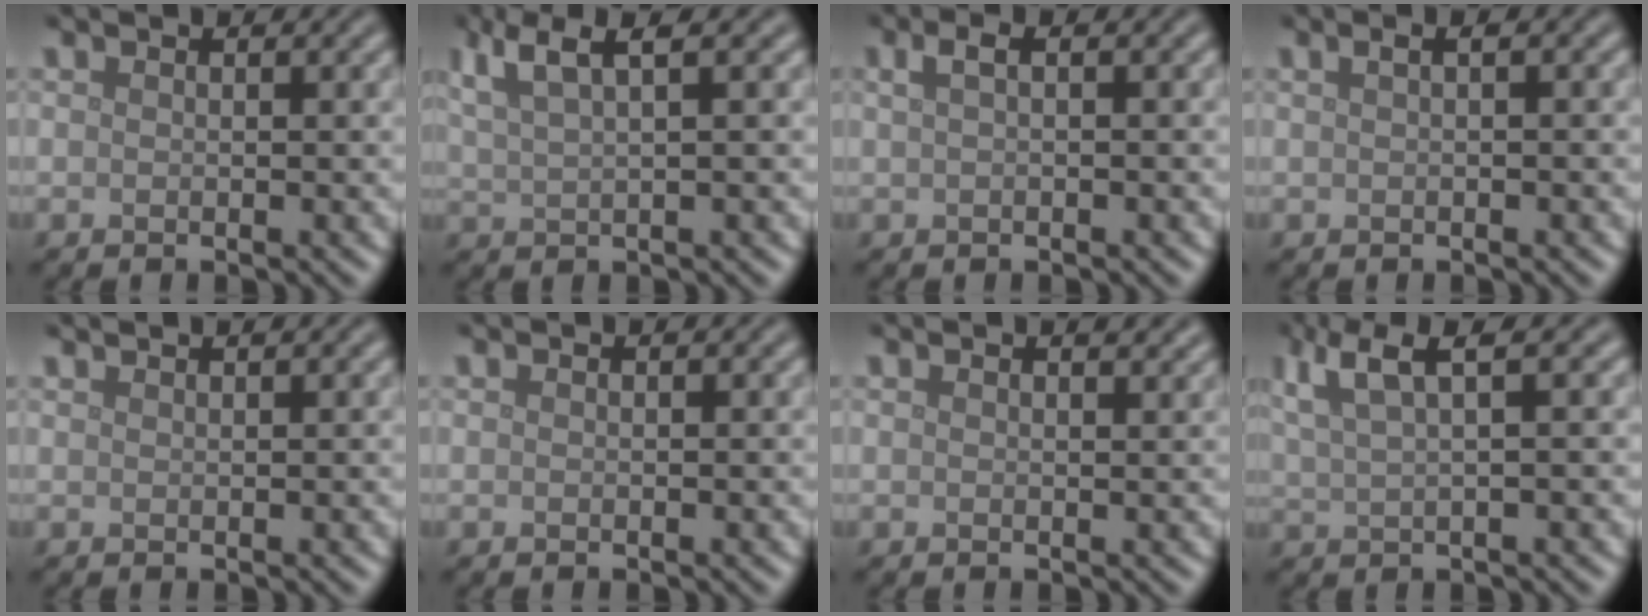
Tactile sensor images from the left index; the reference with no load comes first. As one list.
[{"total": 4.7, "force": [3.0, 1.1, 3.5], "torque": [-0.059, 0.017, 0.055]}, {"total": 1.8, "force": [0.6, 0.6, 1.6], "torque": [-0.029, 0.013, 0.010]}, {"total": 1.7, "force": [0.5, 0.6, 1.6], "torque": [-0.026, 0.010, 0.003]}, {"total": 0.9, "force": [0.8, 0.1, 0.3], "torque": [-0.003, -0.002, 0.009]}, {"total": 0.0}, {"total": 1.2, "force": [1.0, 0.3, 0.6], "torque": [-0.006, 0.000, 0.013]}, {"total": 5.1, "force": [3.0, 1.2, 4.0], "torque": [-0.070, 0.017, 0.058]}]